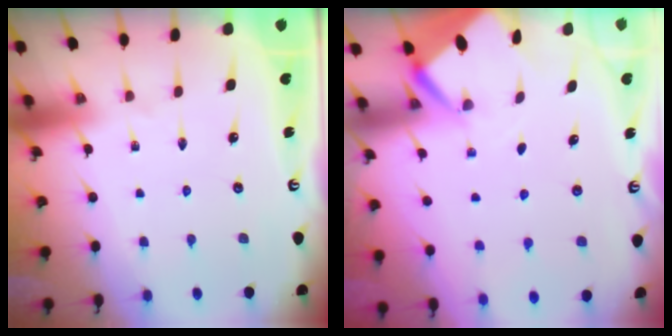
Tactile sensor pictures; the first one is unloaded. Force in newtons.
{"total": 2.7, "press": 2.7, "slide": 0.2}